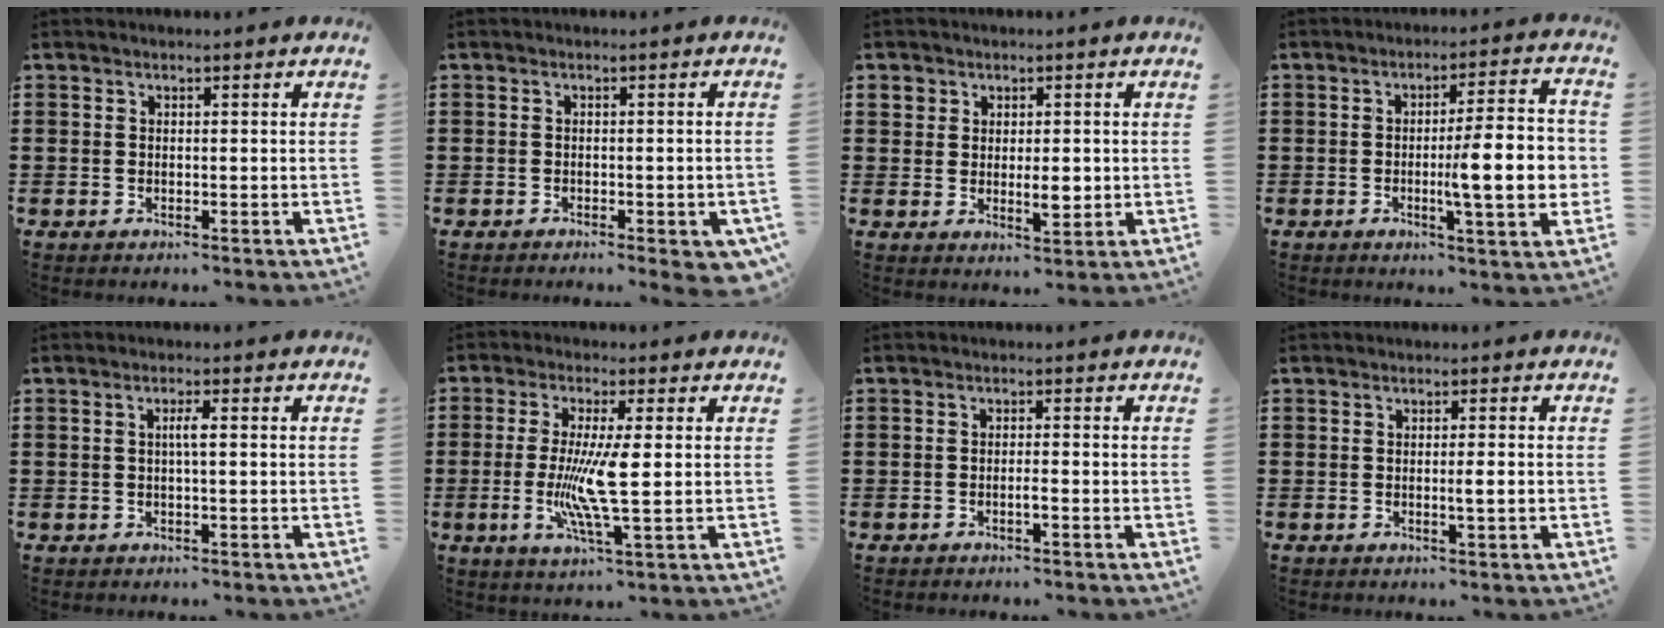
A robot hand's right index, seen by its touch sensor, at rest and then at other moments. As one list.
[{"total": 1.4, "force": [-1.0, 0.2, 1.0], "torque": [-0.019, -0.003, -0.017]}, {"total": 4.1, "force": [0.4, 2.8, 3.0], "torque": [-0.048, 0.004, 0.002]}, {"total": 11.8, "force": [-1.2, 2.2, 11.6], "torque": [-0.160, -0.009, -0.024]}, {"total": 1.8, "force": [0.0, 0.0, 1.8], "torque": [-0.034, 0.000, -0.002]}, {"total": 8.3, "force": [-0.5, 0.8, 8.3], "torque": [-0.167, -0.019, -0.014]}, {"total": 1.3, "force": [-0.8, -0.1, 1.0], "torque": [-0.019, -0.006, -0.014]}, {"total": 1.9, "force": [-0.3, 0.0, 1.9], "torque": [-0.031, -0.004, -0.006]}]